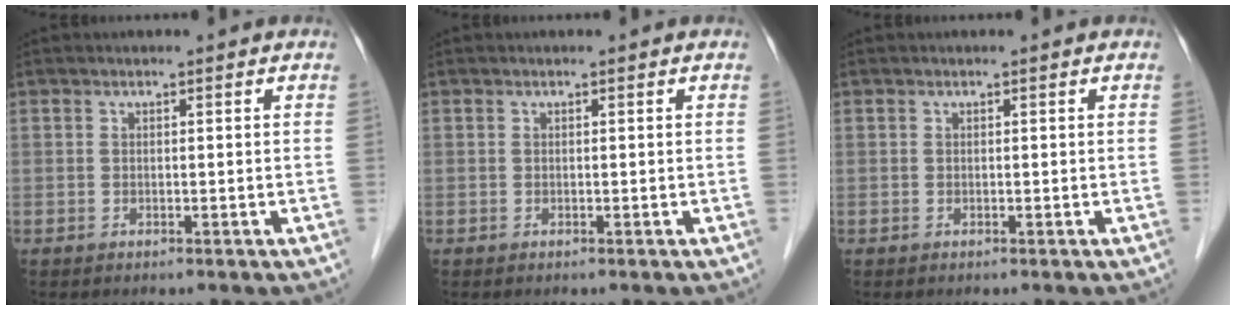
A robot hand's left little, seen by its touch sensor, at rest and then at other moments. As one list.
[{"total": 0.0}, {"total": 0.0}]